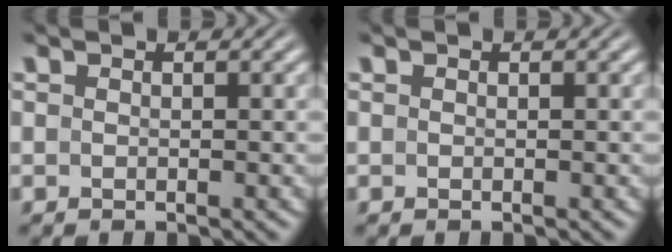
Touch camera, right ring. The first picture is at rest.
{"total": 0.0}